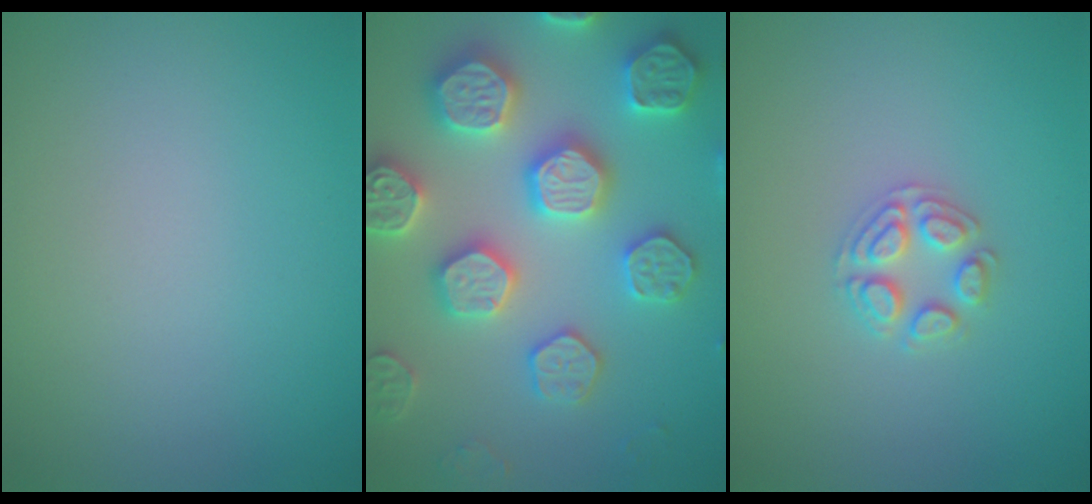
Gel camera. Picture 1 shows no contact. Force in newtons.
{"total": 7.8, "press": 7.7, "slide": 1.7}
{"total": 2.5, "press": 2.5, "slide": 0.3}